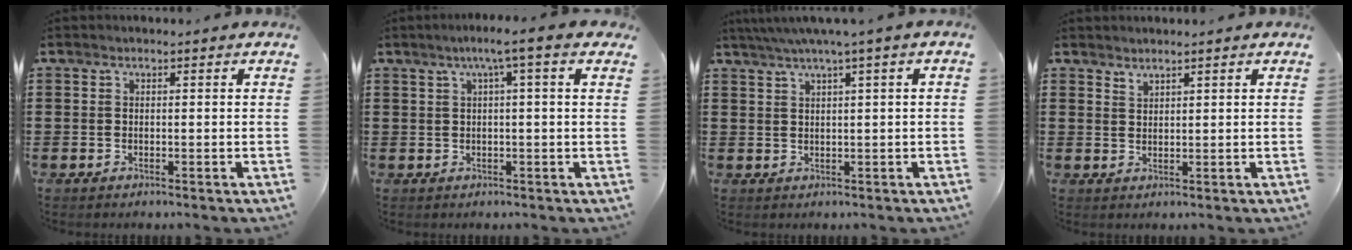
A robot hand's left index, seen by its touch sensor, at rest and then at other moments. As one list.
[{"total": 3.5, "force": [1.3, -0.3, 3.3], "torque": [-0.065, 0.000, 0.018]}, {"total": 2.3, "force": [1.2, -0.1, 2.0], "torque": [-0.038, 0.000, 0.021]}, {"total": 1.6, "force": [1.6, 0.2, 0.3], "torque": [-0.009, 0.000, 0.031]}]